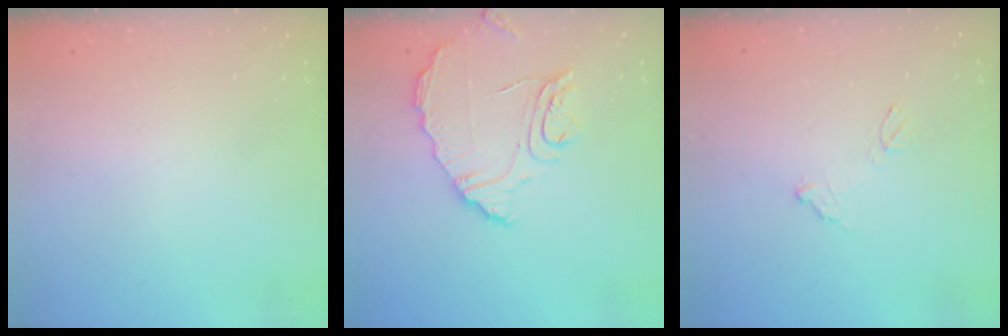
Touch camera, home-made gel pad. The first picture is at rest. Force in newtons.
{"total": 9.6, "press": 9.6, "slide": 0.2}
{"total": 8.0, "press": 8.0, "slide": 0.4}